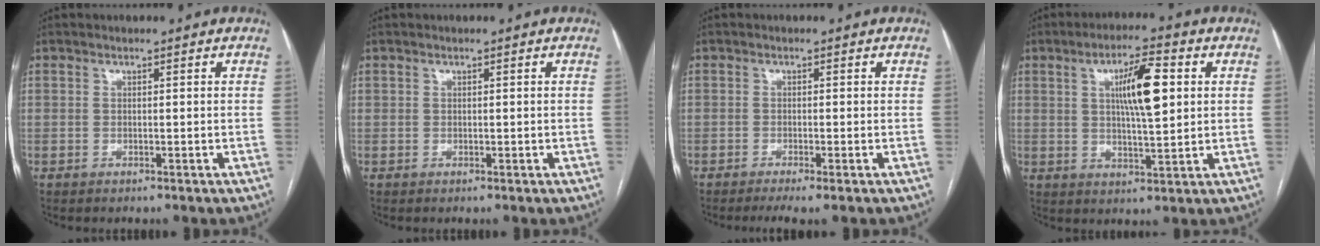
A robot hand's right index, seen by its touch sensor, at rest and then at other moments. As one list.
[{"total": 0.0}, {"total": 3.0, "force": [-1.9, 0.0, 2.2], "torque": [-0.038, -0.009, -0.034]}, {"total": 9.5, "force": [2.4, 1.7, 9.1], "torque": [-0.156, 0.007, 0.041]}]